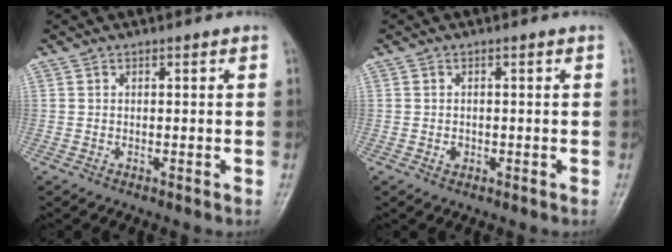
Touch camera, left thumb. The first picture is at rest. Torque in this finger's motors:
{"motor_torque": [-0.34, -0.11, 0.07, 0.02, 0.00]}